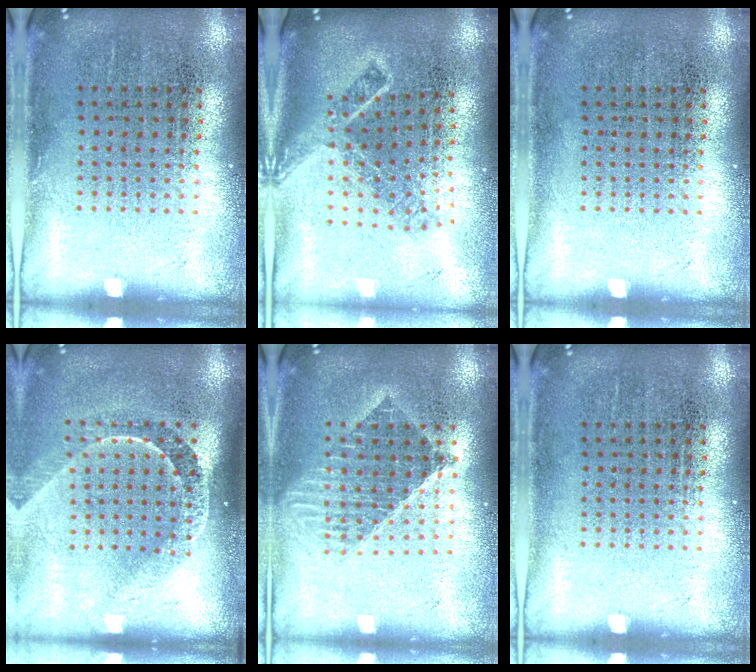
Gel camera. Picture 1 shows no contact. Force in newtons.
{"total": 2.0, "press": 1.4, "slide": 1.4}
{"total": 0.0}
{"total": 2.1, "press": 1.5, "slide": 1.5}
{"total": 1.5, "press": 1.3, "slide": 0.8}
{"total": 0.0}